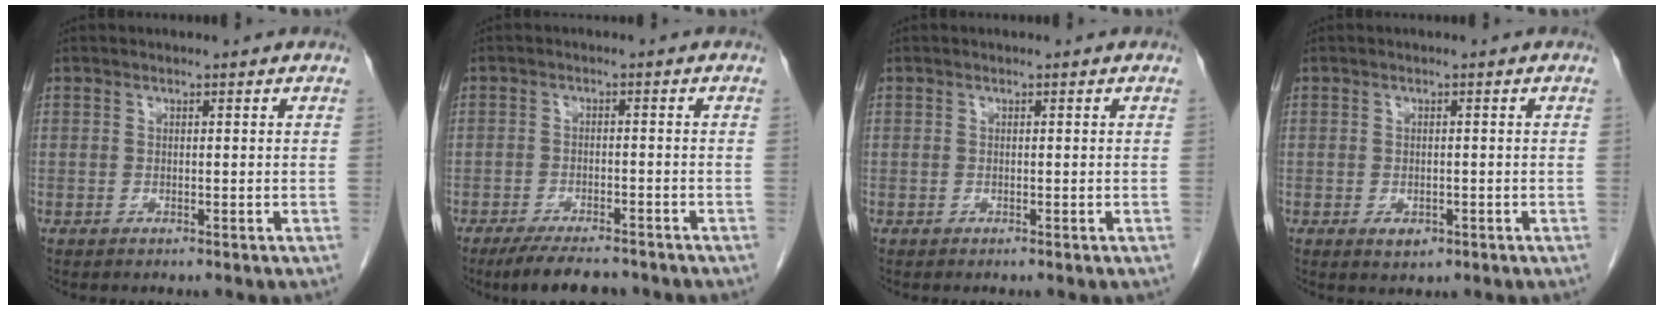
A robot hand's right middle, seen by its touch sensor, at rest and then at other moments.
{"total": 7.9, "force": [-6.8, 1.7, 3.6], "torque": [-0.055, -0.013, -0.106]}
{"total": 0.0}
{"total": 2.0, "force": [-0.9, 1.2, 1.4], "torque": [-0.018, 0.000, -0.004]}